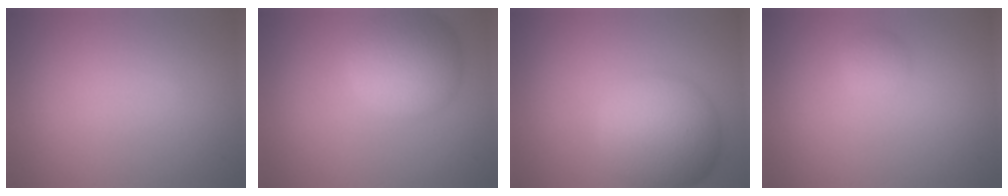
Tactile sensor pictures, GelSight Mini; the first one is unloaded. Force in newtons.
{"total": 6.3, "press": 6.2, "slide": 0.4}
{"total": 7.5, "press": 7.5, "slide": 0.1}
{"total": 1.1, "press": 1.1, "slide": 0.1}